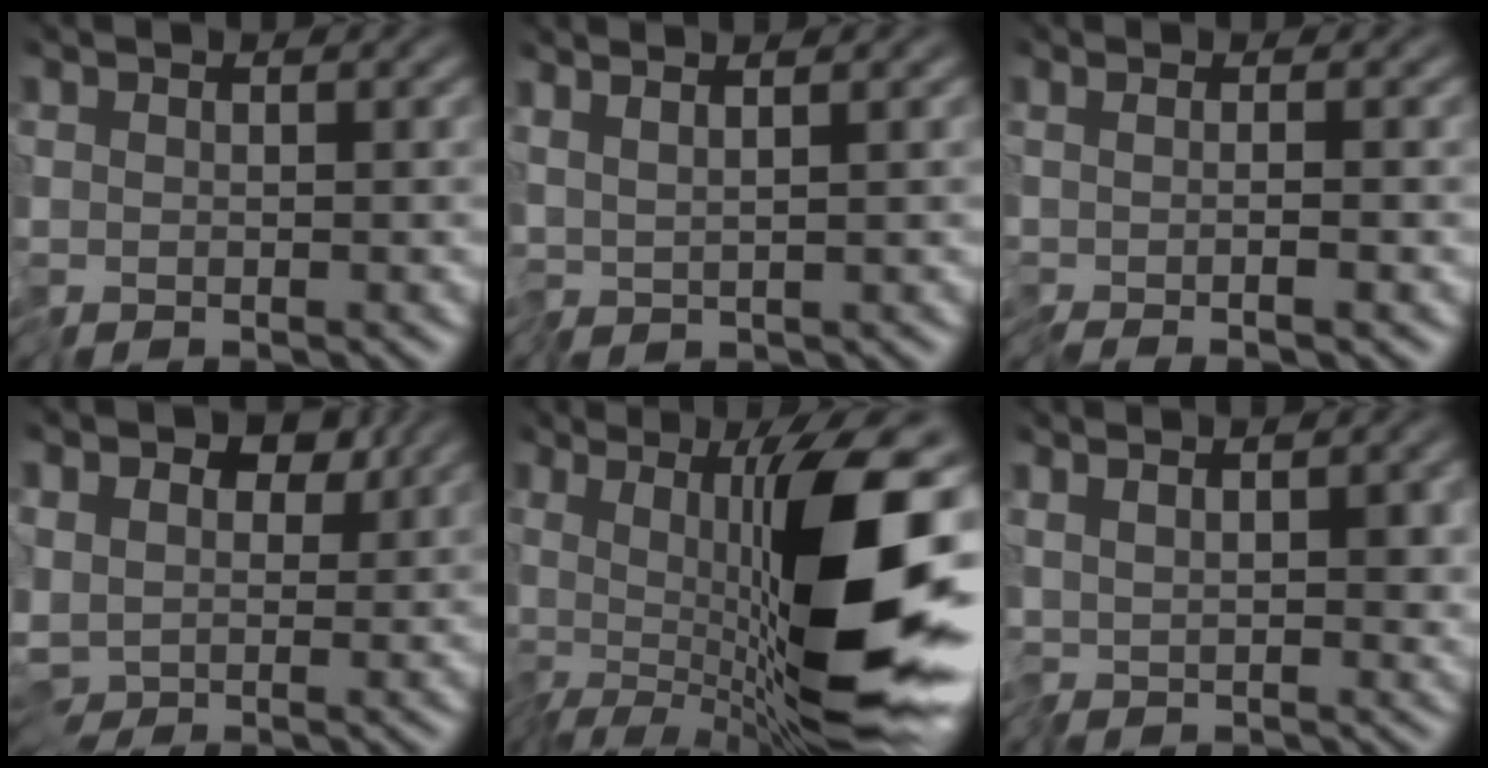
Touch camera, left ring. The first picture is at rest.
{"total": 1.5, "force": [0.8, -0.3, 1.3], "torque": [-0.029, 0.008, 0.015]}
{"total": 1.9, "force": [0.2, 0.4, 1.8], "torque": [-0.015, 0.011, -0.017]}
{"total": 7.2, "force": [1.9, 5.3, 4.4], "torque": [-0.084, 0.007, 0.027]}
{"total": 14.5, "force": [-1.5, 3.8, 13.9], "torque": [-0.211, 0.009, -0.034]}
{"total": 2.9, "force": [0.9, 0.8, 2.6], "torque": [-0.044, 0.001, 0.013]}